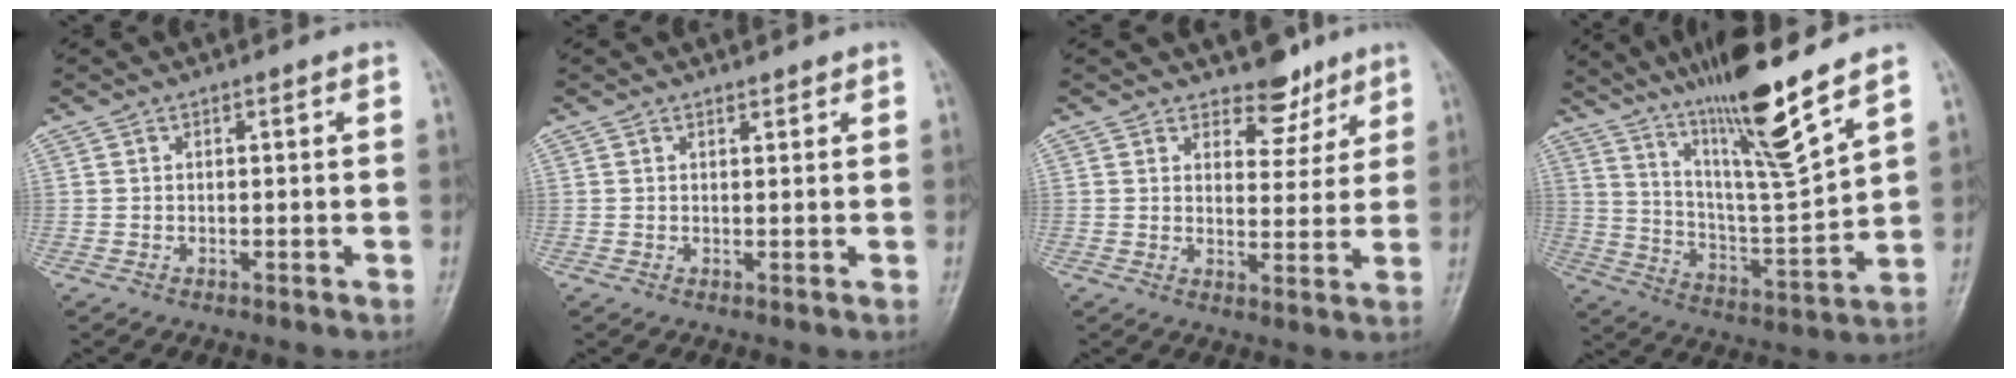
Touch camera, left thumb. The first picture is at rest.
{"total": 0.9, "force": [0.8, 0.3, 0.2], "torque": [-0.003, -0.007, 0.013]}
{"total": 6.1, "force": [4.8, 3.4, 1.7], "torque": [0.010, -0.033, 0.073]}
{"total": 17.8, "force": [12.6, 0.7, 12.5], "torque": [-0.201, -0.073, 0.227]}